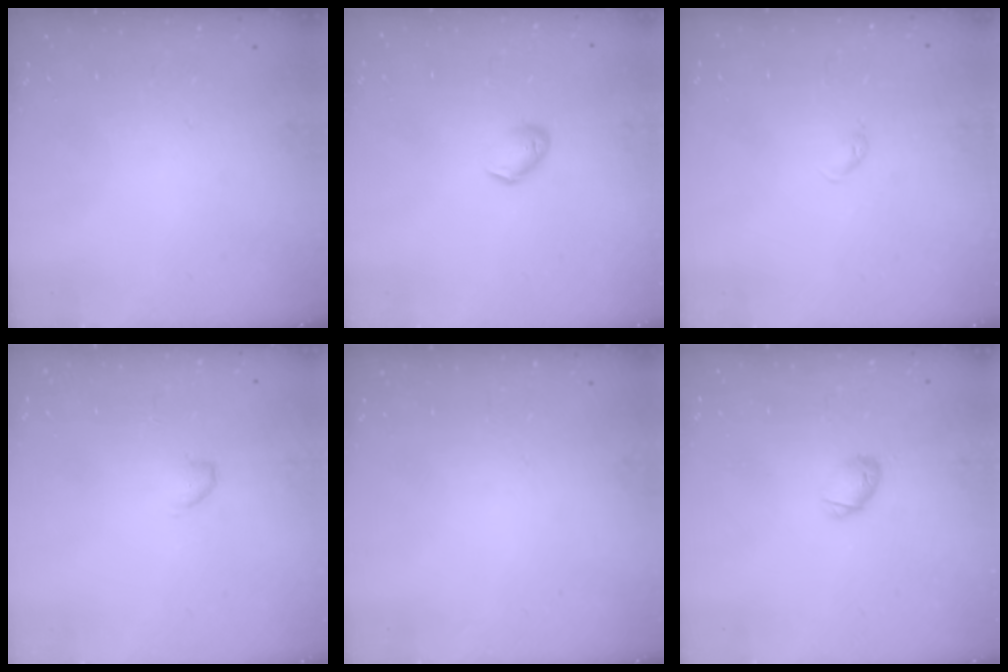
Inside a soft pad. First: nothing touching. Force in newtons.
{"total": 7.0, "press": 6.9, "slide": 1.3}
{"total": 3.0, "press": 2.9, "slide": 0.6}
{"total": 4.5, "press": 4.5, "slide": 0.5}
{"total": 0.0}
{"total": 4.0, "press": 3.9, "slide": 0.8}